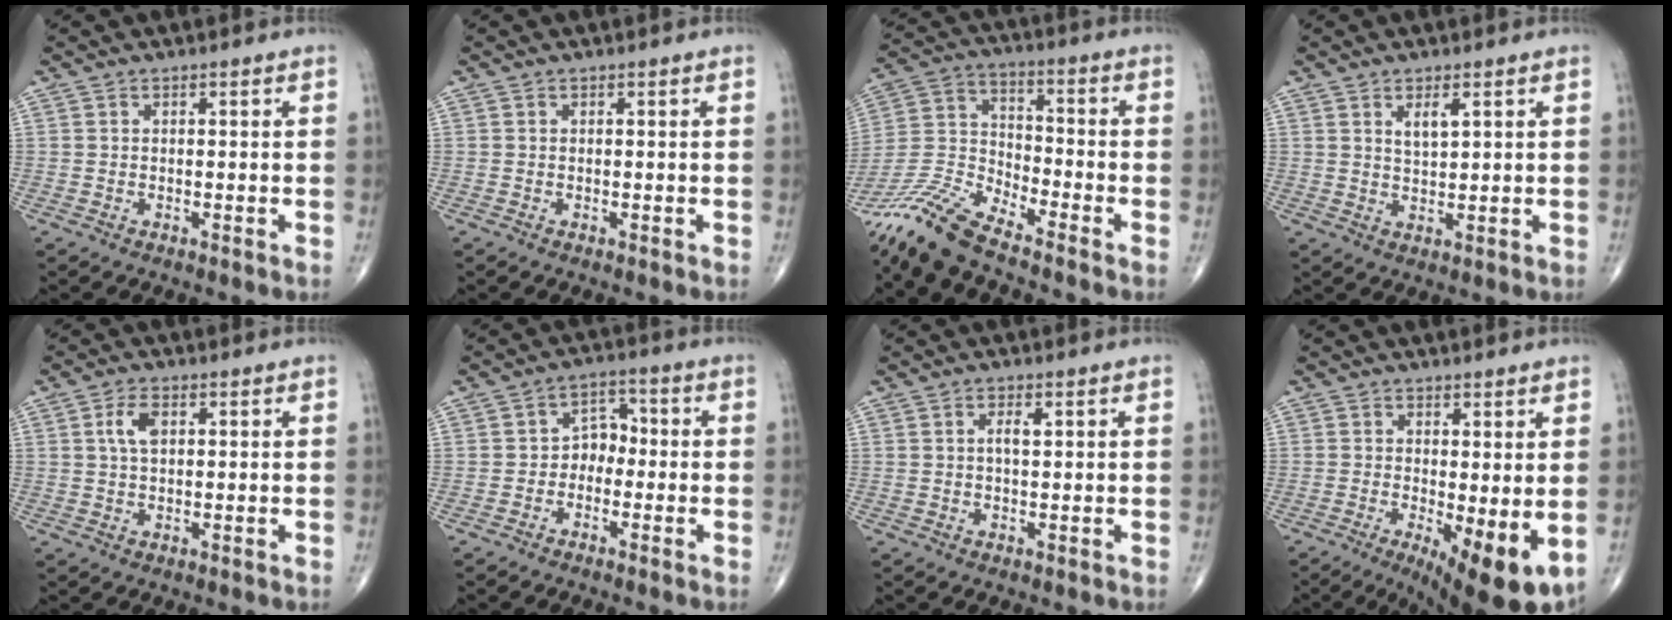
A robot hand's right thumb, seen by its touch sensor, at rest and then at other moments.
{"total": 0.0}
{"total": 11.5, "force": [-10.3, 1.4, 4.9], "torque": [-0.114, 0.053, -0.213]}
{"total": 3.2, "force": [1.6, 1.1, 2.5], "torque": [-0.042, -0.012, 0.030]}
{"total": 3.9, "force": [1.1, 2.1, 3.2], "torque": [-0.066, 0.004, 0.020]}
{"total": 4.6, "force": [-1.2, 3.6, 2.7], "torque": [-0.015, 0.026, -0.035]}
{"total": 2.0, "force": [0.6, 0.8, 1.8], "torque": [-0.034, 0.001, 0.009]}
{"total": 10.3, "force": [-2.0, 3.1, 9.6], "torque": [-0.140, -0.022, -0.020]}